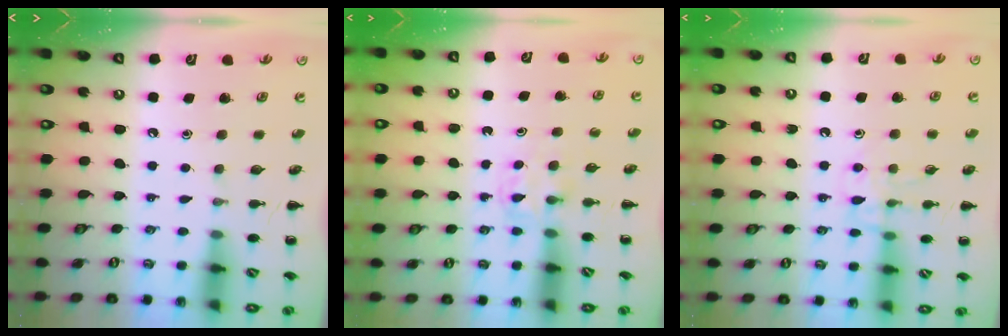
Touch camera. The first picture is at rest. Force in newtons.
{"total": 3.0, "press": 2.8, "slide": 1.0}
{"total": 9.2, "press": 9.1, "slide": 0.8}